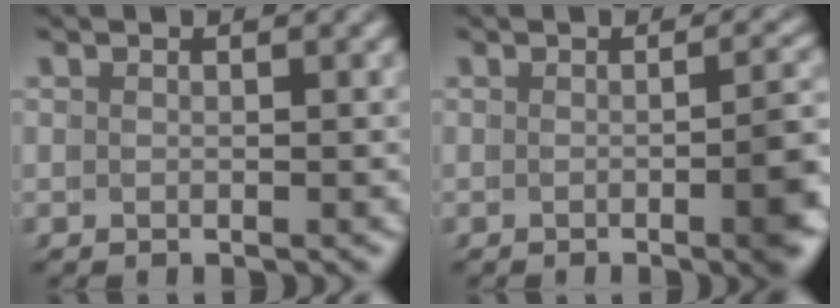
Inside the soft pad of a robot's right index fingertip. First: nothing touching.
{"total": 4.1, "force": [-1.4, 0.3, 3.9], "torque": [-0.029, 0.002, -0.023]}